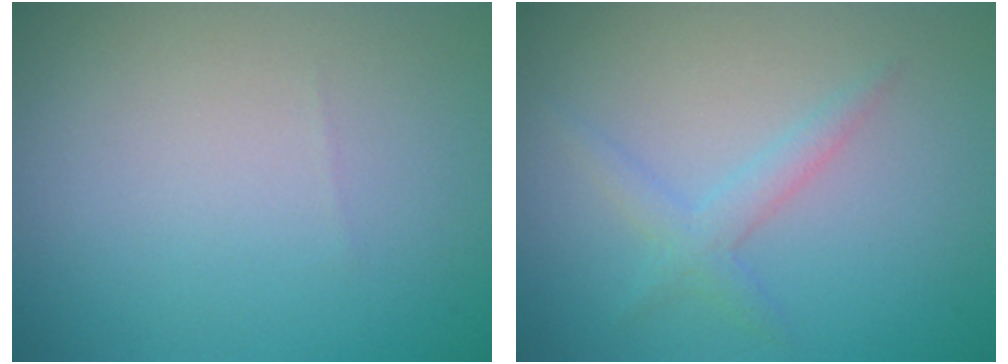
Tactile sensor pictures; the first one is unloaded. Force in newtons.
{"total": 1.9, "press": 1.9, "slide": 0.0}